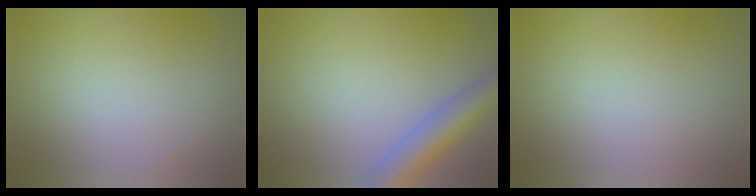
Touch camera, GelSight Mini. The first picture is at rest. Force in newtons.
{"total": 5.3, "press": 5.3, "slide": 0.3}
{"total": 0.0}